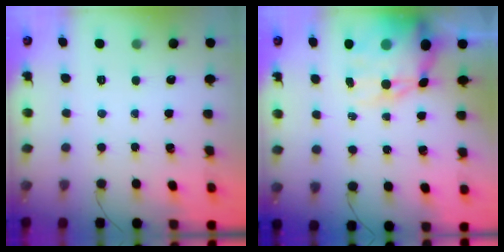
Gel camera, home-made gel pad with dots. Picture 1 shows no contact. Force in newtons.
{"total": 14.3, "press": 14.0, "slide": 3.1}